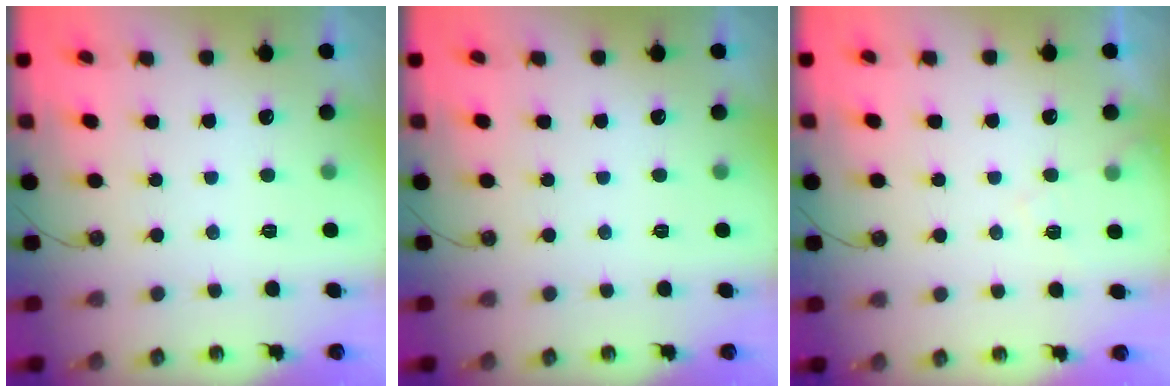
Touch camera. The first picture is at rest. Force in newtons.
{"total": 0.0}
{"total": 5.4, "press": 5.3, "slide": 0.8}